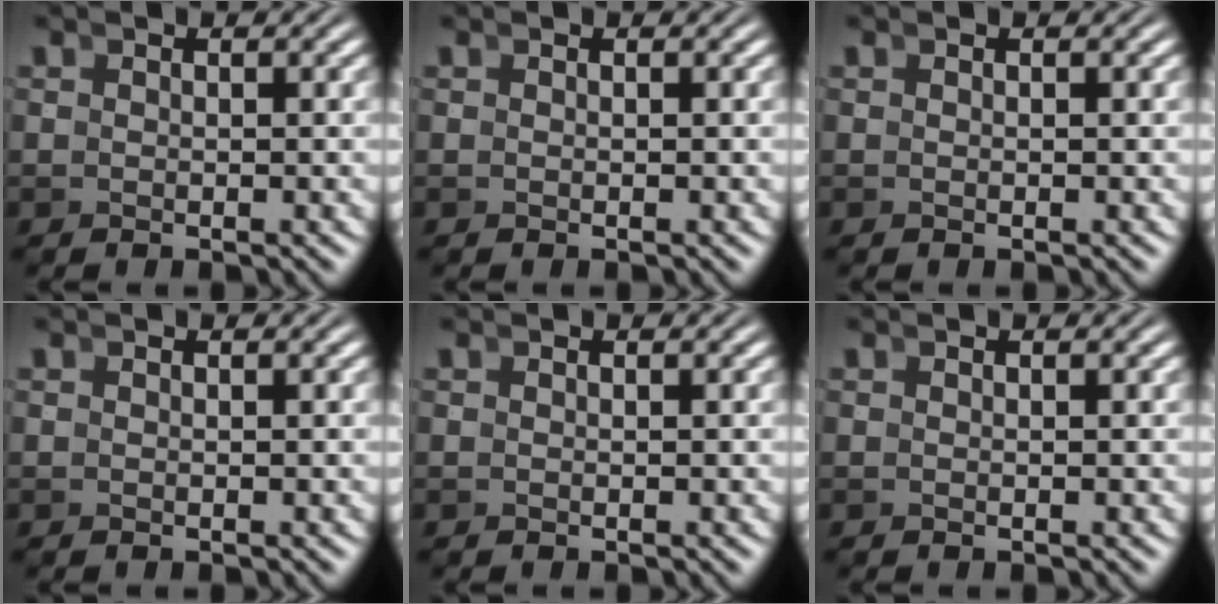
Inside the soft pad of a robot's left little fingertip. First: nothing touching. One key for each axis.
{"total": 0.0}
{"total": 0.0}
{"total": 0.0}
{"total": 0.0}
{"total": 0.0}